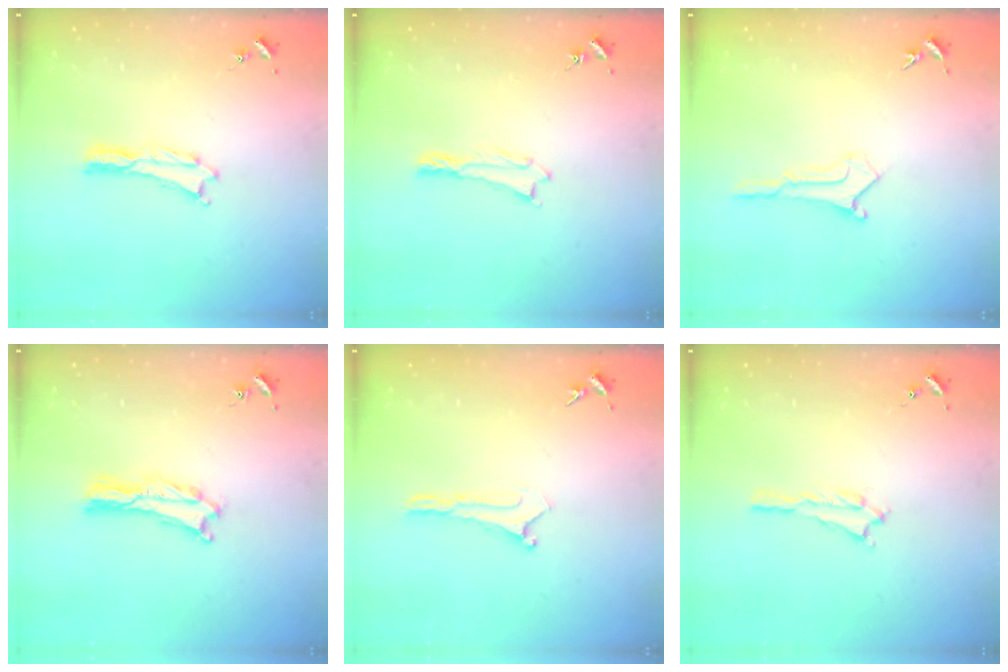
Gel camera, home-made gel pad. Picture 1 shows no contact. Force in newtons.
{"total": 0.5, "press": 0.5, "slide": 0.2}
{"total": 0.6, "press": 0.6, "slide": 0.1}
{"total": 0.7, "press": 0.6, "slide": 0.2}
{"total": 0.0}
{"total": 0.6, "press": 0.5, "slide": 0.2}